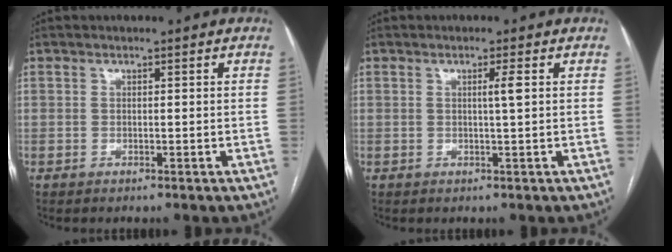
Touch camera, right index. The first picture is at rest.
{"total": 1.8, "force": [0.4, -0.4, 1.7], "torque": [-0.031, -0.002, 0.008]}